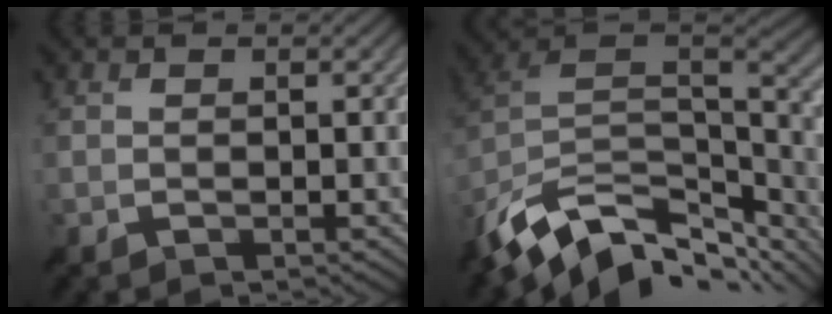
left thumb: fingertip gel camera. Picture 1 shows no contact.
{"total": 14.2, "force": [-8.4, 6.9, 9.0], "torque": [-0.212, -0.011, -0.140]}